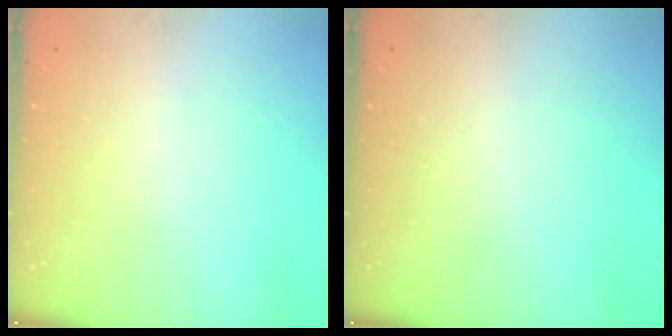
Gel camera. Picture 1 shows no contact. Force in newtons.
{"total": 0.0}